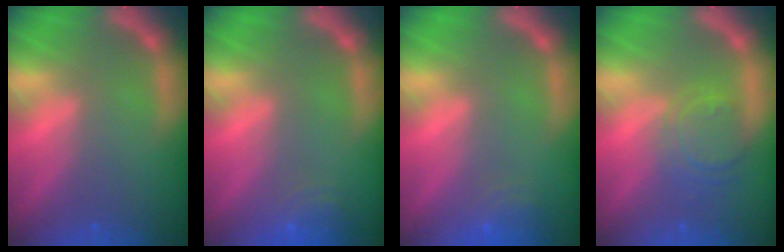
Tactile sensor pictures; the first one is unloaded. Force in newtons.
{"total": 3.5}
{"total": 3.0}
{"total": 4.5}